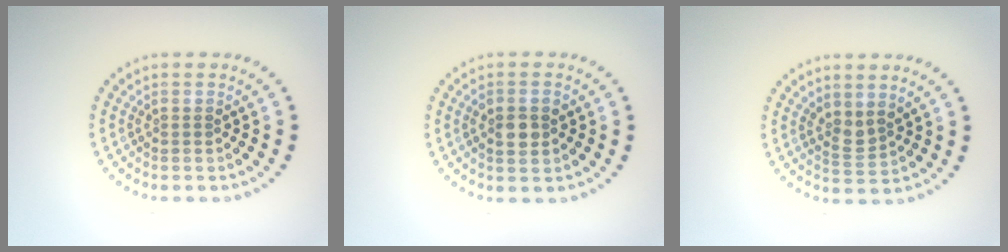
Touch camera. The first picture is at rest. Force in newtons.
{"total": 2.5, "press": 2.5, "slide": 0.3}
{"total": 1.9, "press": 1.4, "slide": 1.2}